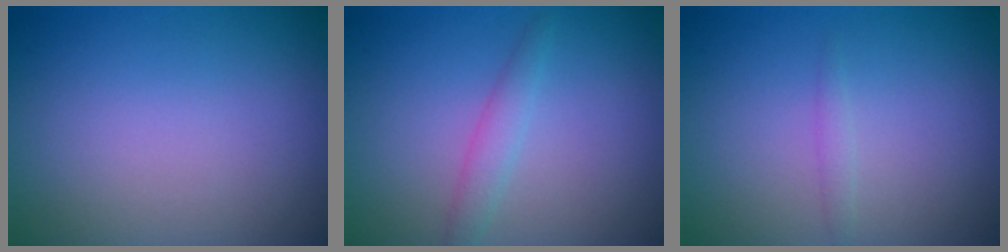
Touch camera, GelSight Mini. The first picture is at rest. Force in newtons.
{"total": 1.7, "press": 1.7, "slide": 0.1}
{"total": 0.8, "press": 0.8, "slide": 0.0}